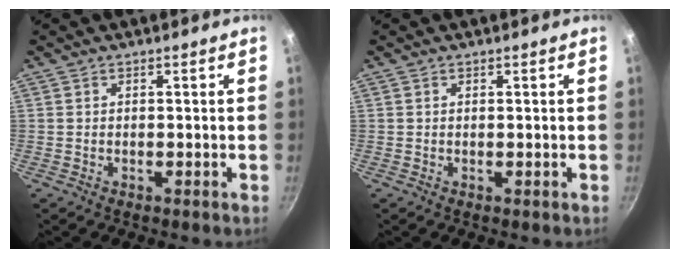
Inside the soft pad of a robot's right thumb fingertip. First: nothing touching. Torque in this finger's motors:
{"motor_torque": [-0.51, 0.22, -0.12, 0.30, -0.03]}